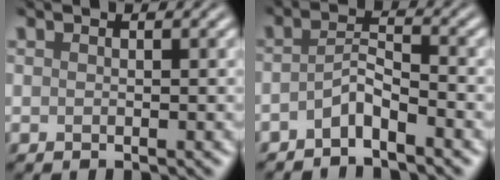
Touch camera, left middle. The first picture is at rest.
{"total": 2.4, "force": [-1.7, 0.4, 1.7], "torque": [-0.033, 0.007, -0.038]}